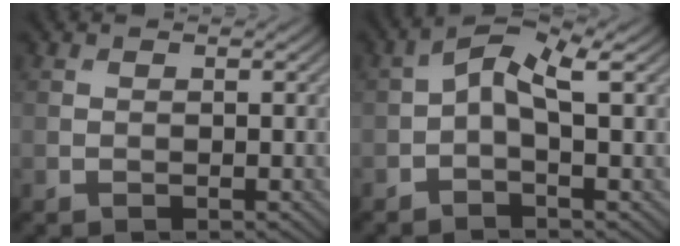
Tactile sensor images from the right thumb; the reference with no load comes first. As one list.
[{"total": 4.6, "force": [0.5, 1.8, 4.2], "torque": [-0.082, 0.011, 0.002]}]